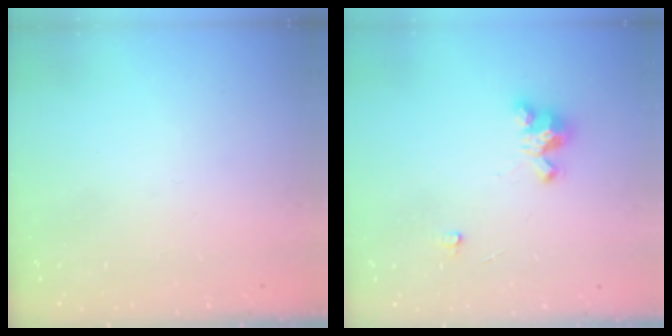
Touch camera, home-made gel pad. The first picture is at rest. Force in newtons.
{"total": 6.0, "press": 6.0, "slide": 0.2}